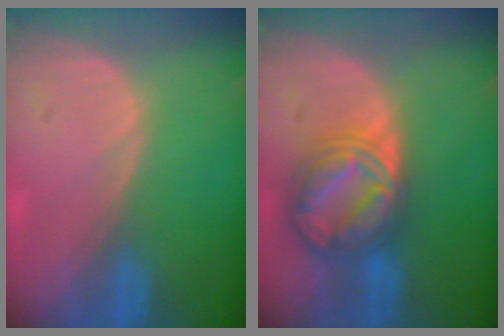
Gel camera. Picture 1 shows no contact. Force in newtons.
{"total": 8.9, "press": 8.8, "slide": 0.8}